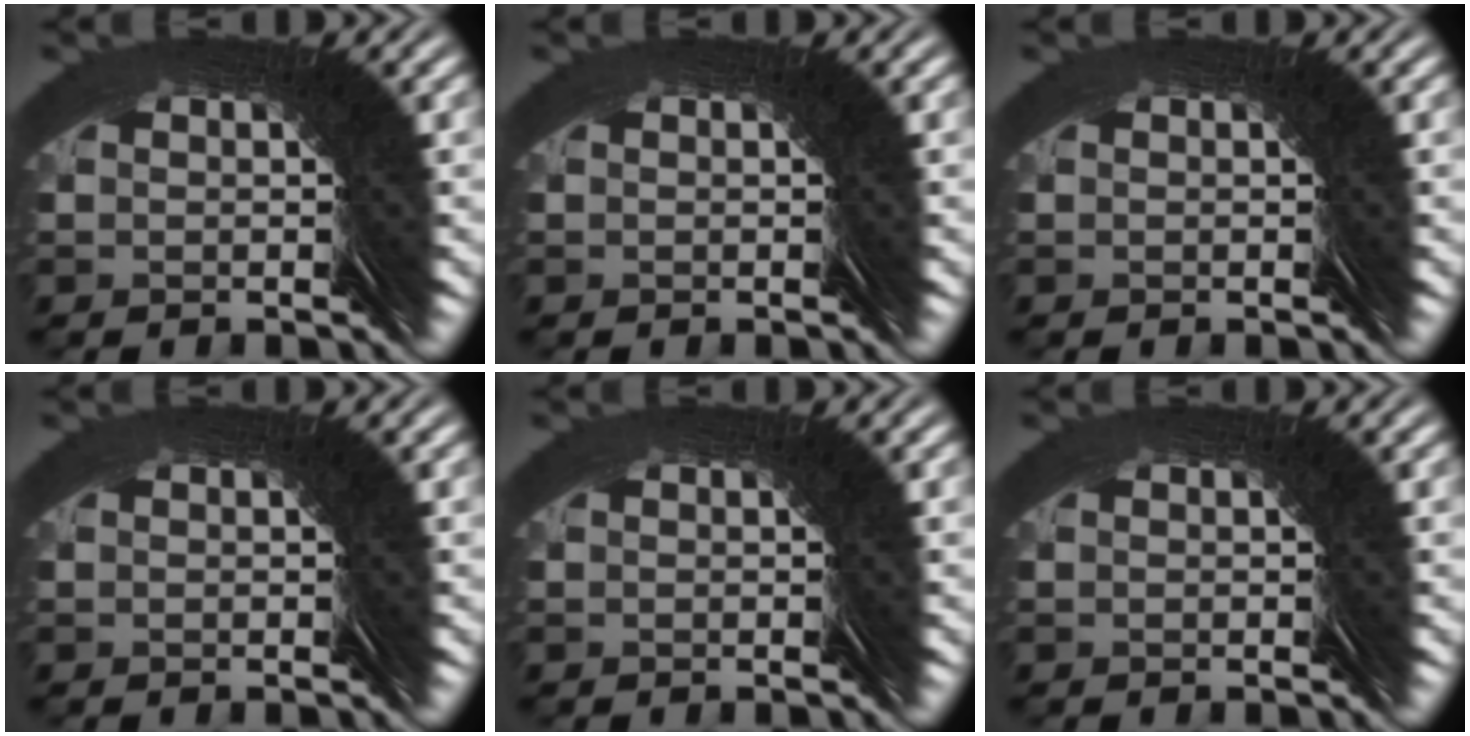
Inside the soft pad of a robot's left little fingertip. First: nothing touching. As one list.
[{"total": 0.0}, {"total": 0.0}, {"total": 0.0}, {"total": 0.0}, {"total": 0.0}]